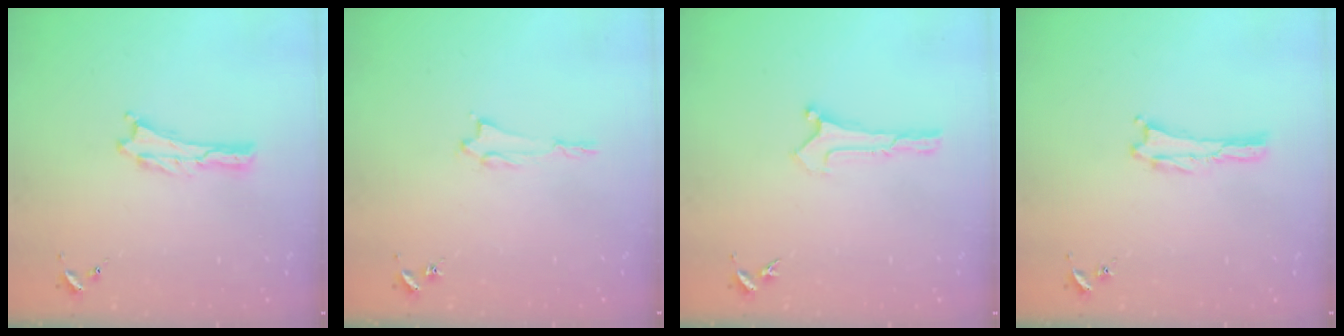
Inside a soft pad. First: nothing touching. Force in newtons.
{"total": 1.2, "press": 1.2, "slide": 0.1}
{"total": 0.0}
{"total": 0.0}